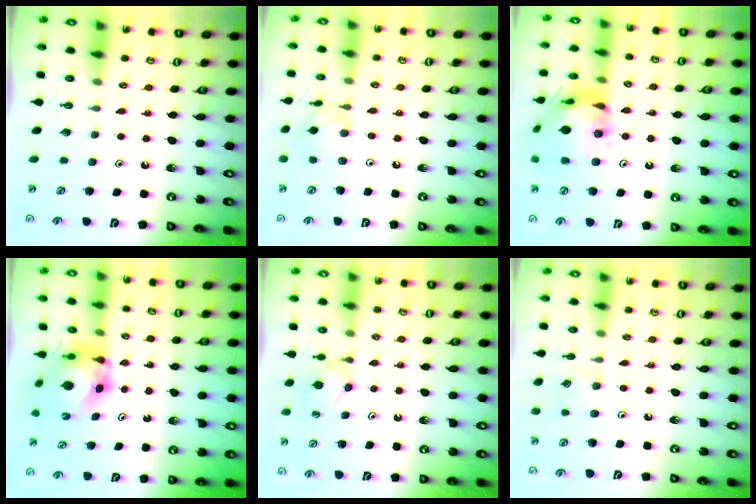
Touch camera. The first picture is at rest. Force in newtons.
{"total": 5.6, "press": 5.6, "slide": 0.3}
{"total": 16.2, "press": 16.1, "slide": 1.9}
{"total": 6.1, "press": 6.1, "slide": 0.5}
{"total": 3.0, "press": 2.9, "slide": 0.7}
{"total": 4.7, "press": 4.7, "slide": 0.8}